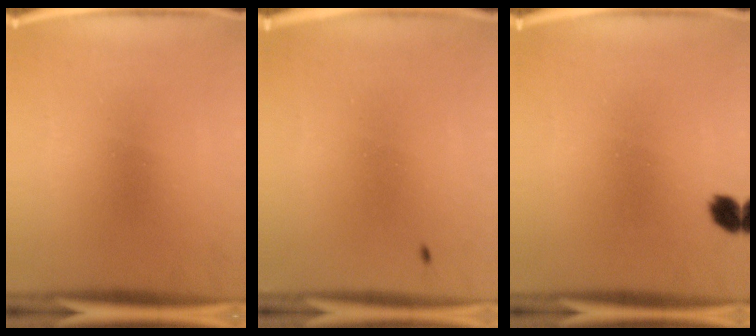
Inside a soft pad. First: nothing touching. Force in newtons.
{"total": 0.8}
{"total": 2.9}